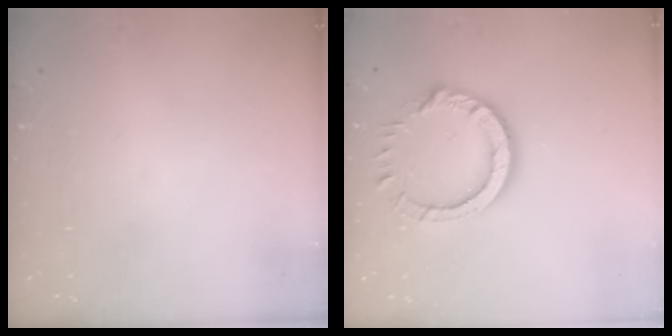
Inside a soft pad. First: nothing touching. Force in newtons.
{"total": 10.8, "press": 10.8, "slide": 1.2}